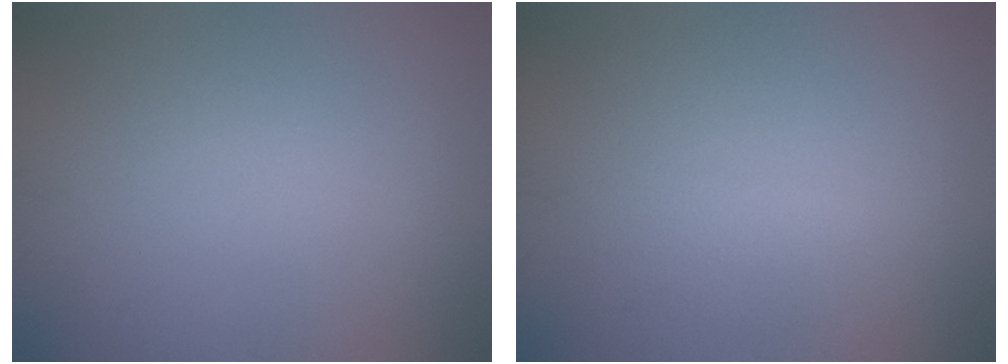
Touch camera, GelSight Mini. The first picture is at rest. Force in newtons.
{"total": 1.8, "press": 1.8, "slide": 0.0}